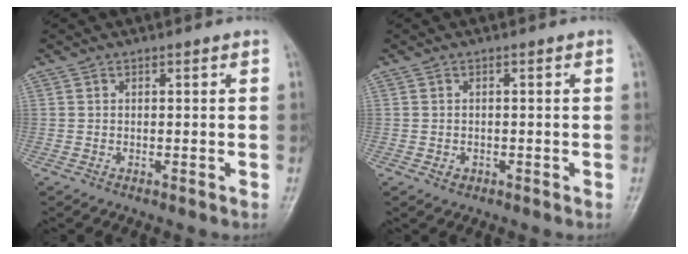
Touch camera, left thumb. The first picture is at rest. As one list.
[{"total": 1.3, "force": [-0.5, 1.1, 0.5], "torque": [-0.002, 0.003, -0.006]}]